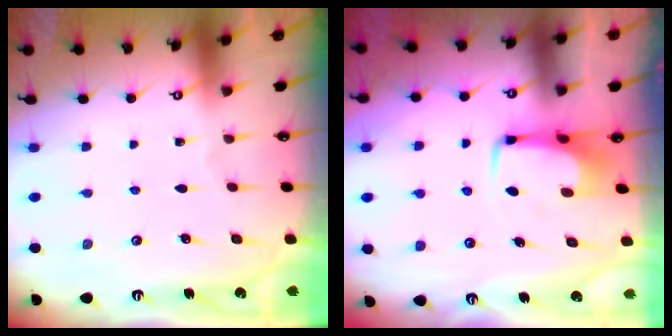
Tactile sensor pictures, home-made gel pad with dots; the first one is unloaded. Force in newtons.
{"total": 2.9, "press": 2.9, "slide": 0.3}